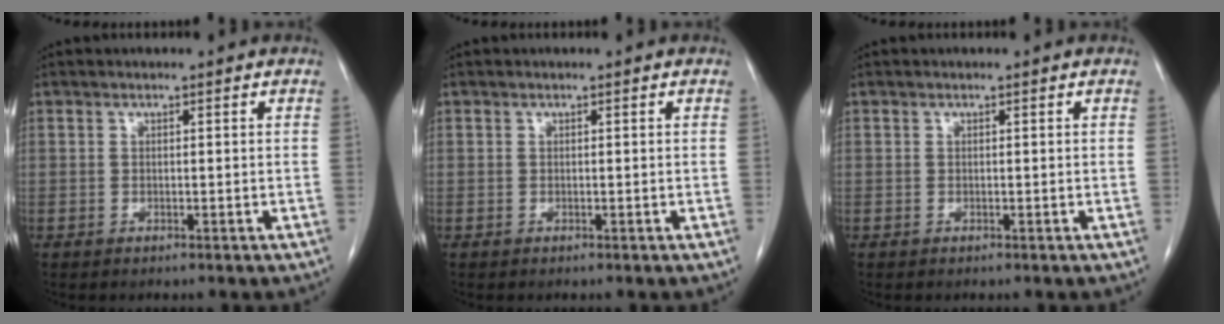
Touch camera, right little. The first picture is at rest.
{"total": 0.0}
{"total": 0.0}